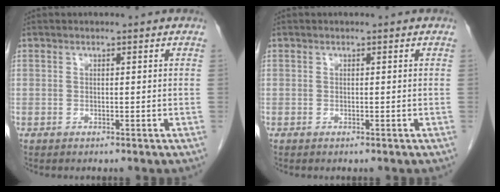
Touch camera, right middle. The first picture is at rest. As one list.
[{"total": 0.0}]